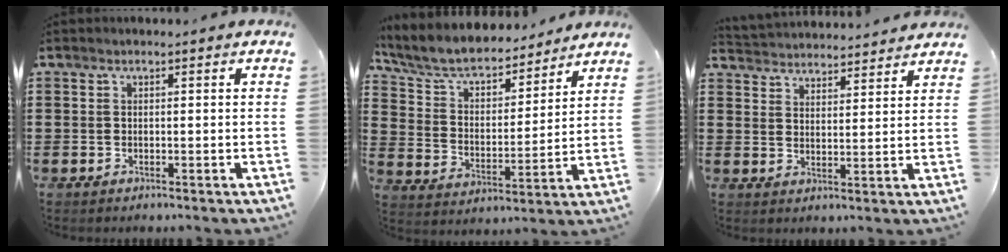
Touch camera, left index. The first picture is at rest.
{"total": 6.3, "force": [5.7, 1.5, 2.2], "torque": [-0.071, -0.037, 0.094]}
{"total": 3.8, "force": [3.8, 0.1, -0.5], "torque": [-0.007, -0.020, 0.068]}